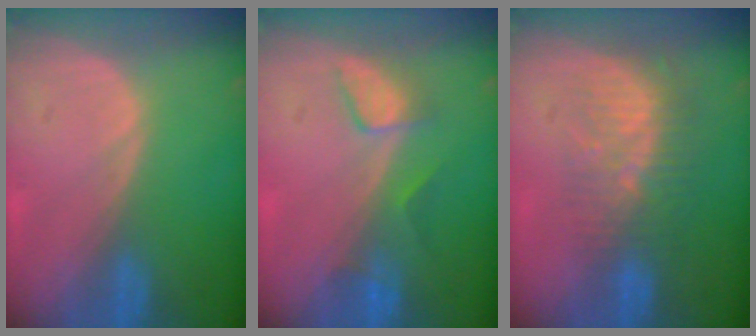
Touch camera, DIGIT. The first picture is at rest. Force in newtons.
{"total": 3.4, "press": 3.4, "slide": 0.3}
{"total": 8.5, "press": 7.4, "slide": 4.1}